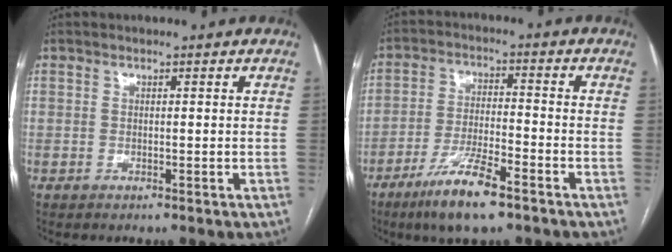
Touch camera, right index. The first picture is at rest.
{"total": 9.9, "force": [-6.4, 1.6, 7.4], "torque": [-0.141, -0.015, -0.115]}